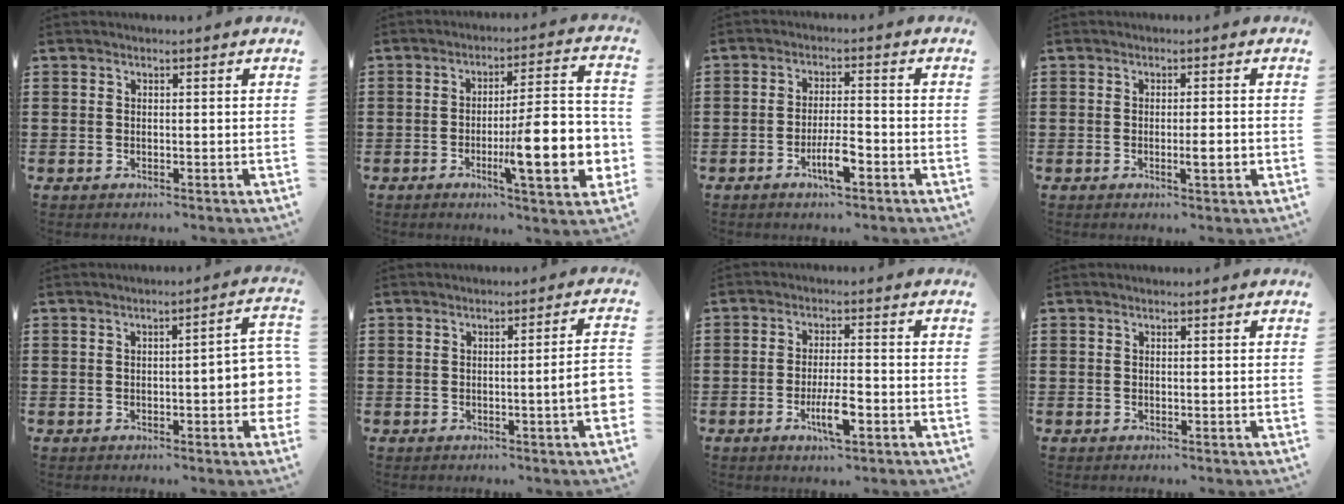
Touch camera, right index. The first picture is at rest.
{"total": 14.5, "force": [-3.6, 3.1, 13.7], "torque": [-0.209, -0.012, -0.056]}
{"total": 5.1, "force": [-2.5, 1.1, 4.3], "torque": [-0.091, -0.005, -0.049]}
{"total": 3.0, "force": [-0.6, 0.4, 2.9], "torque": [-0.048, -0.004, -0.010]}
{"total": 5.4, "force": [-1.0, 1.1, 5.2], "torque": [-0.070, -0.008, -0.017]}
{"total": 5.0, "force": [-0.9, 0.1, 4.9], "torque": [-0.072, -0.011, -0.015]}
{"total": 5.8, "force": [-2.3, 1.3, 5.2], "torque": [-0.103, -0.009, -0.043]}
{"total": 0.0}